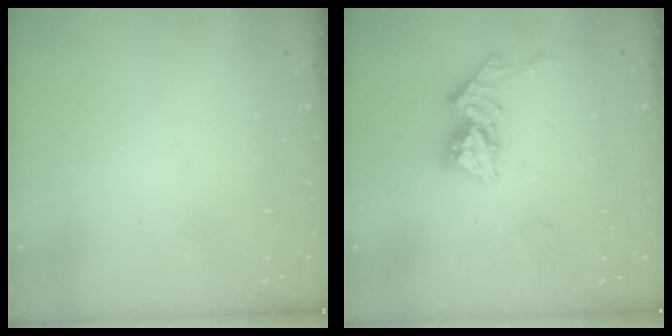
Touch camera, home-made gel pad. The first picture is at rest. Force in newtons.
{"total": 10.6, "press": 10.5, "slide": 0.9}